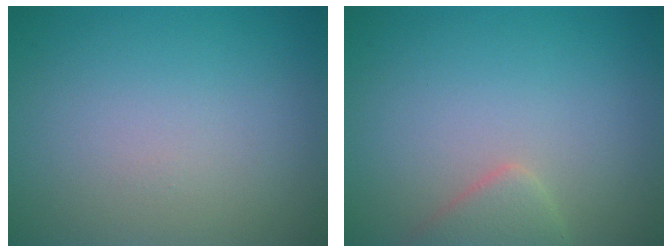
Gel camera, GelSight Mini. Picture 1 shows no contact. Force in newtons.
{"total": 2.1, "press": 2.1, "slide": 0.2}